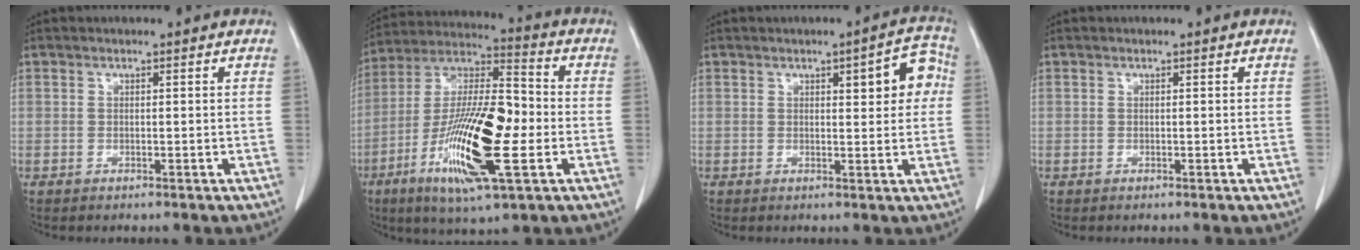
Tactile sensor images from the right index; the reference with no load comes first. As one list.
[{"total": 19.8, "force": [-4.8, 3.9, 18.8], "torque": [-0.368, -0.009, -0.086]}, {"total": 6.2, "force": [1.6, 1.9, 5.7], "torque": [-0.060, 0.018, 0.015]}, {"total": 0.0}]